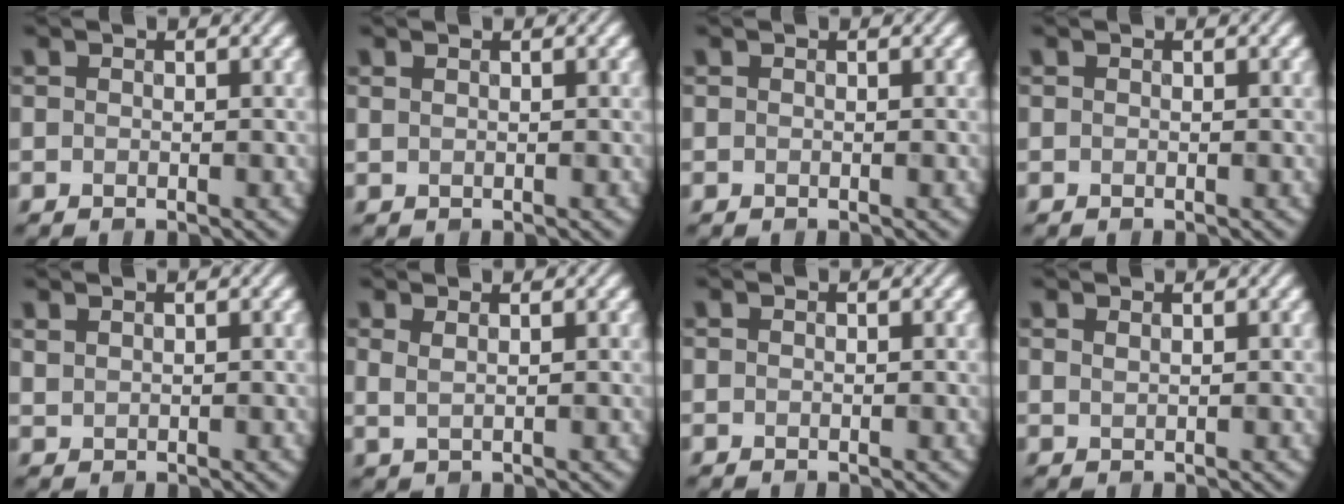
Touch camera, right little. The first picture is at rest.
{"total": 0.5, "force": [0.4, 0.2, 0.2], "torque": [-0.007, 0.001, 0.008]}
{"total": 0.0}
{"total": 0.0}
{"total": 0.9, "force": [0.8, 0.2, 0.2], "torque": [-0.010, 0.002, 0.023]}
{"total": 1.7, "force": [0.9, 0.6, 1.2], "torque": [-0.021, -0.001, 0.011]}
{"total": 0.0}
{"total": 0.7, "force": [0.6, 0.2, 0.3], "torque": [-0.004, 0.002, 0.011]}